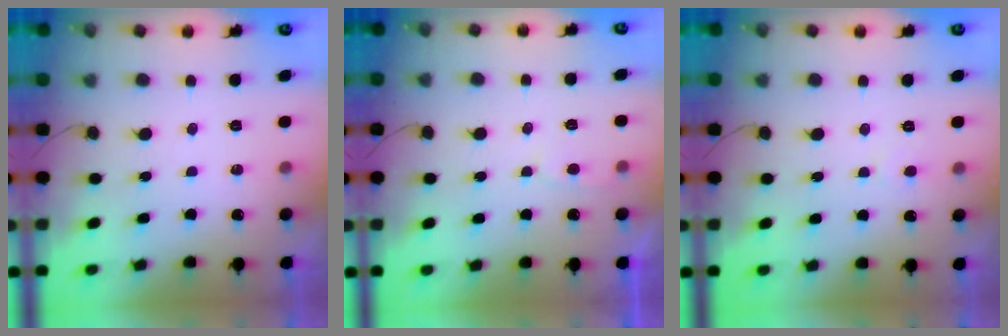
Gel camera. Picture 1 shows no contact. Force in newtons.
{"total": 4.4, "press": 4.4, "slide": 0.5}
{"total": 2.4, "press": 2.4, "slide": 0.2}